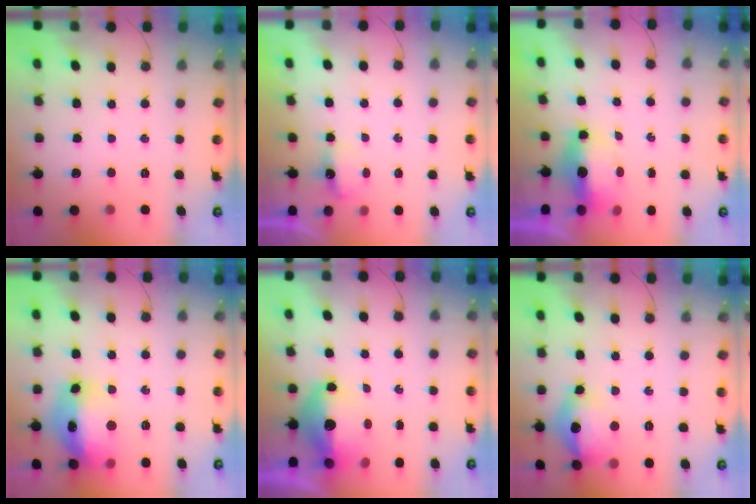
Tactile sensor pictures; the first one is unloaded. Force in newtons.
{"total": 3.4, "press": 3.3, "slide": 0.7}
{"total": 6.6, "press": 6.5, "slide": 1.1}
{"total": 17.7, "press": 17.7, "slide": 1.5}
{"total": 12.0, "press": 11.9, "slide": 1.3}
{"total": 15.2, "press": 15.2, "slide": 1.3}